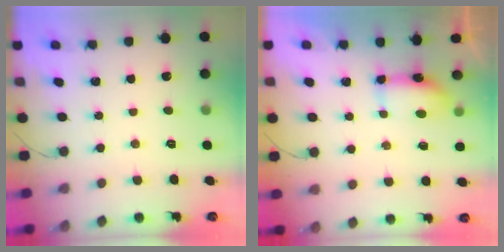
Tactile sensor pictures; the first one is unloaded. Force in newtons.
{"total": 6.1, "press": 6.0, "slide": 1.1}